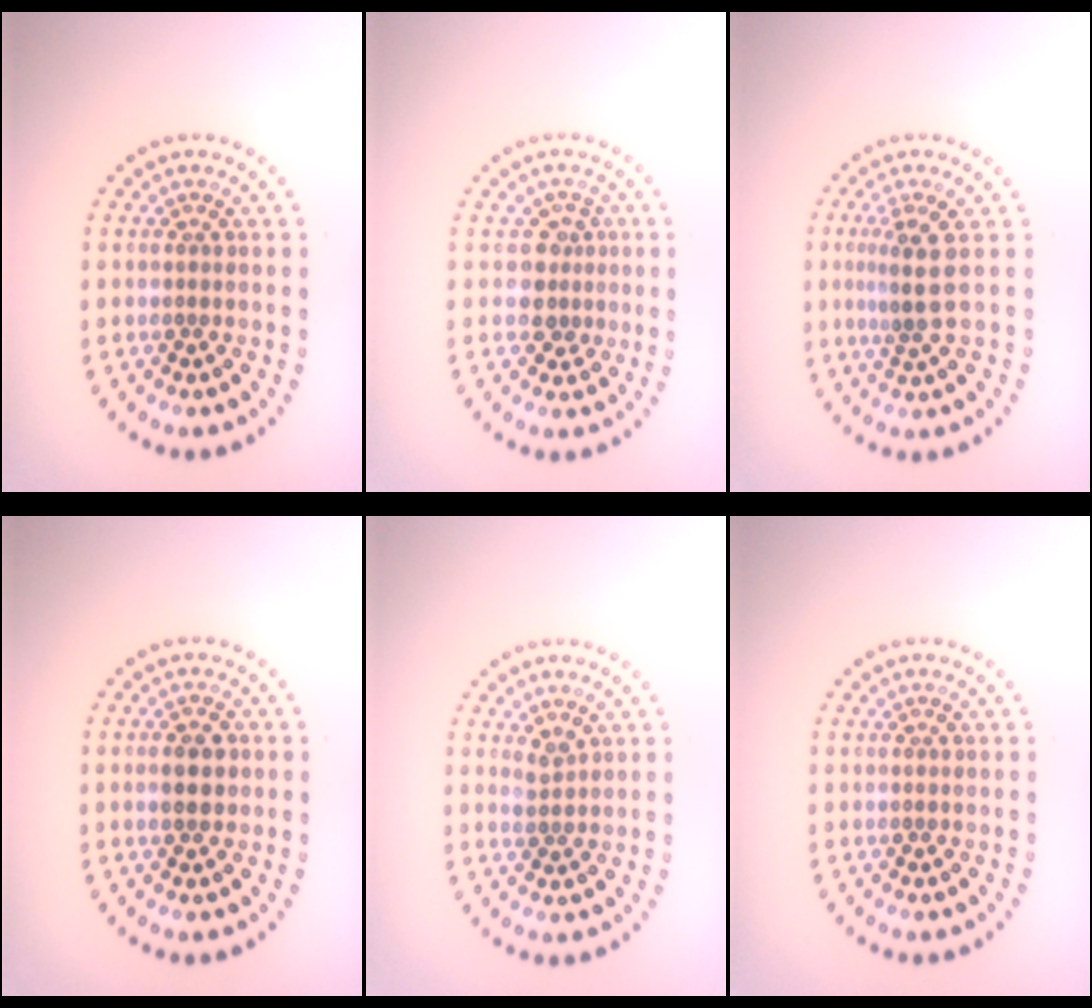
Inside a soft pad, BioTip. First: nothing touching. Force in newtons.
{"total": 2.2, "press": 1.8, "slide": 1.2}
{"total": 2.9, "press": 2.1, "slide": 2.0}
{"total": 2.4, "press": 2.4, "slide": 0.1}
{"total": 1.1, "press": 0.8, "slide": 0.7}
{"total": 0.0}